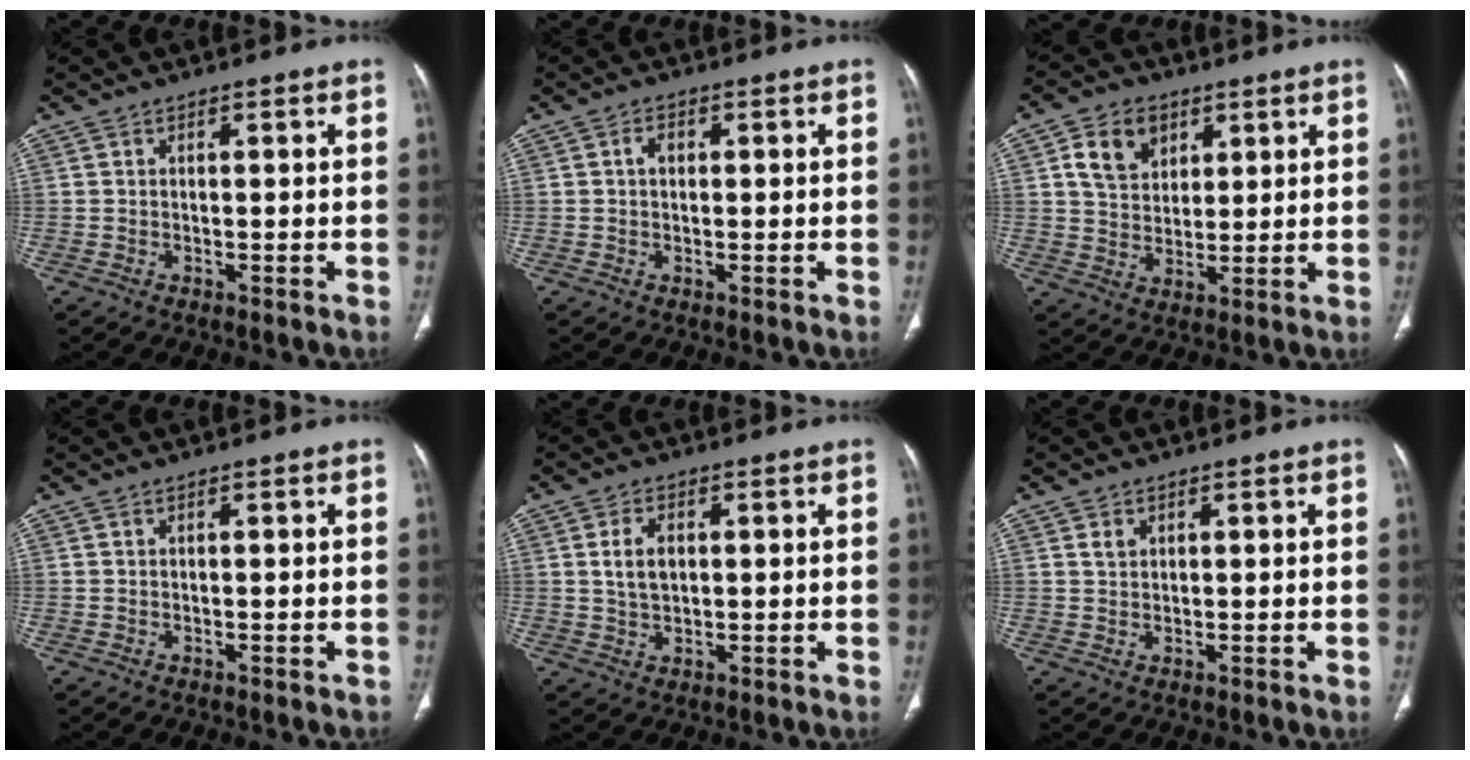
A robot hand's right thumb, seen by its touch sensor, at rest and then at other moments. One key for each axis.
{"total": 1.7, "fx": 0.2, "fy": 1.2, "fz": 1.3, "tx": -0.021, "ty": 0.006, "tz": 0.001}
{"total": 9.0, "fx": 3.9, "fy": 6.7, "fz": 4.6, "tx": -0.055, "ty": -0.012, "tz": 0.073}
{"total": 0.0}
{"total": 4.6, "fx": 0.9, "fy": 2.8, "fz": 3.5, "tx": -0.065, "ty": -0.001, "tz": 0.019}
{"total": 1.8, "fx": 0.9, "fy": 1.3, "fz": 0.8, "tx": -0.010, "ty": -0.004, "tz": 0.019}